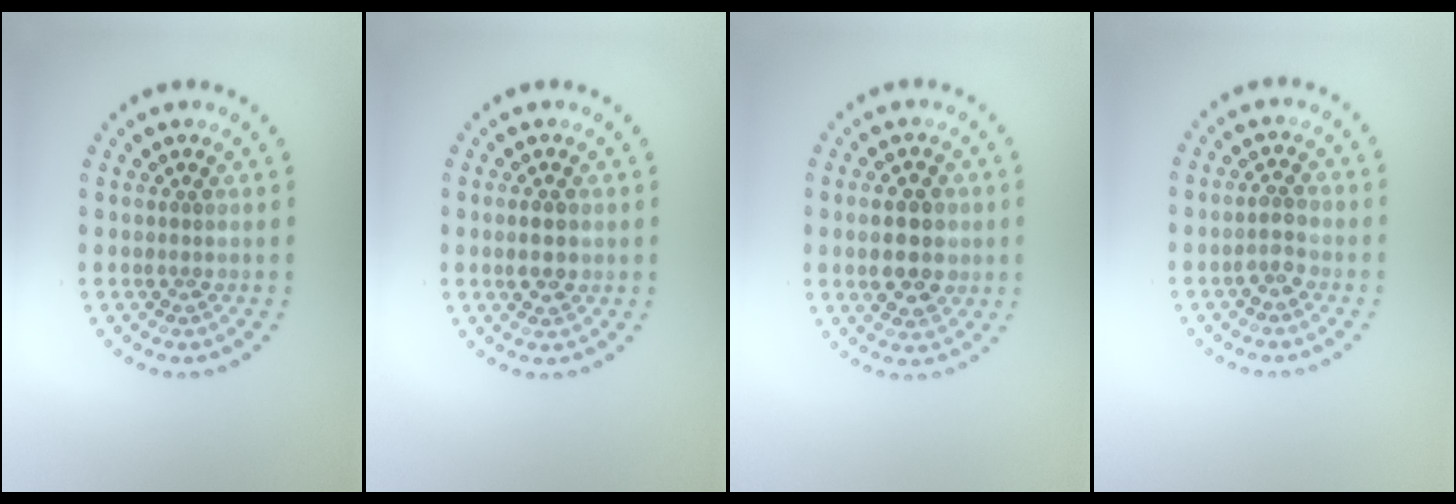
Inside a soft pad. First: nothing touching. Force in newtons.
{"total": 1.7, "press": 1.7, "slide": 0.2}
{"total": 4.6, "press": 4.6, "slide": 0.2}
{"total": 1.8, "press": 1.8, "slide": 0.2}